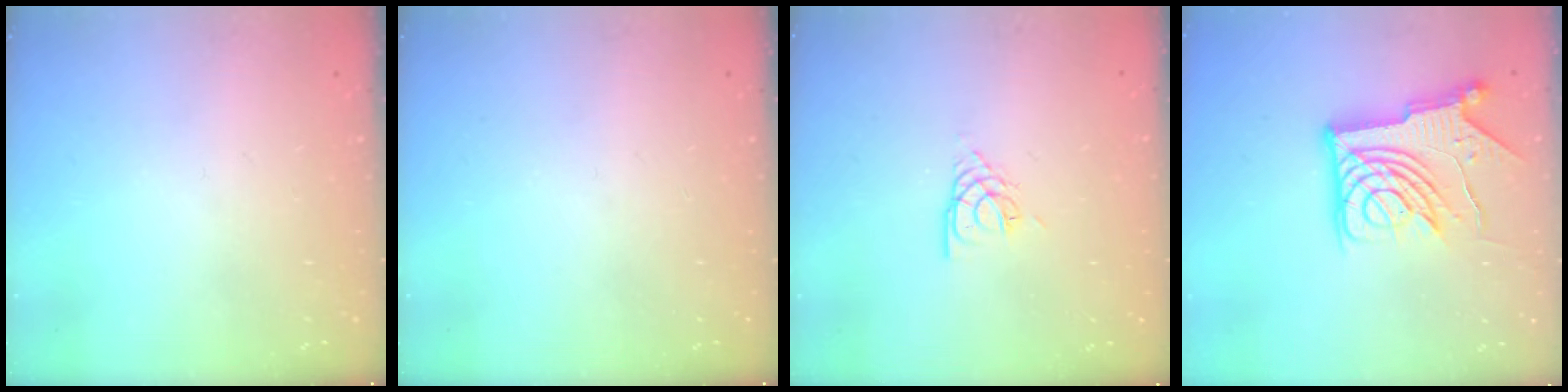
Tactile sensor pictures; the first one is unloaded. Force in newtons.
{"total": 0.0}
{"total": 3.7, "press": 3.6, "slide": 0.6}
{"total": 16.4, "press": 16.3, "slide": 1.7}